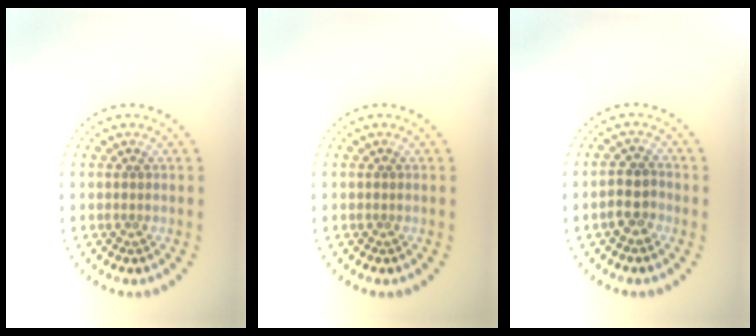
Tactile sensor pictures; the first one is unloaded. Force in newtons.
{"total": 0.0}
{"total": 2.4, "press": 2.2, "slide": 0.9}